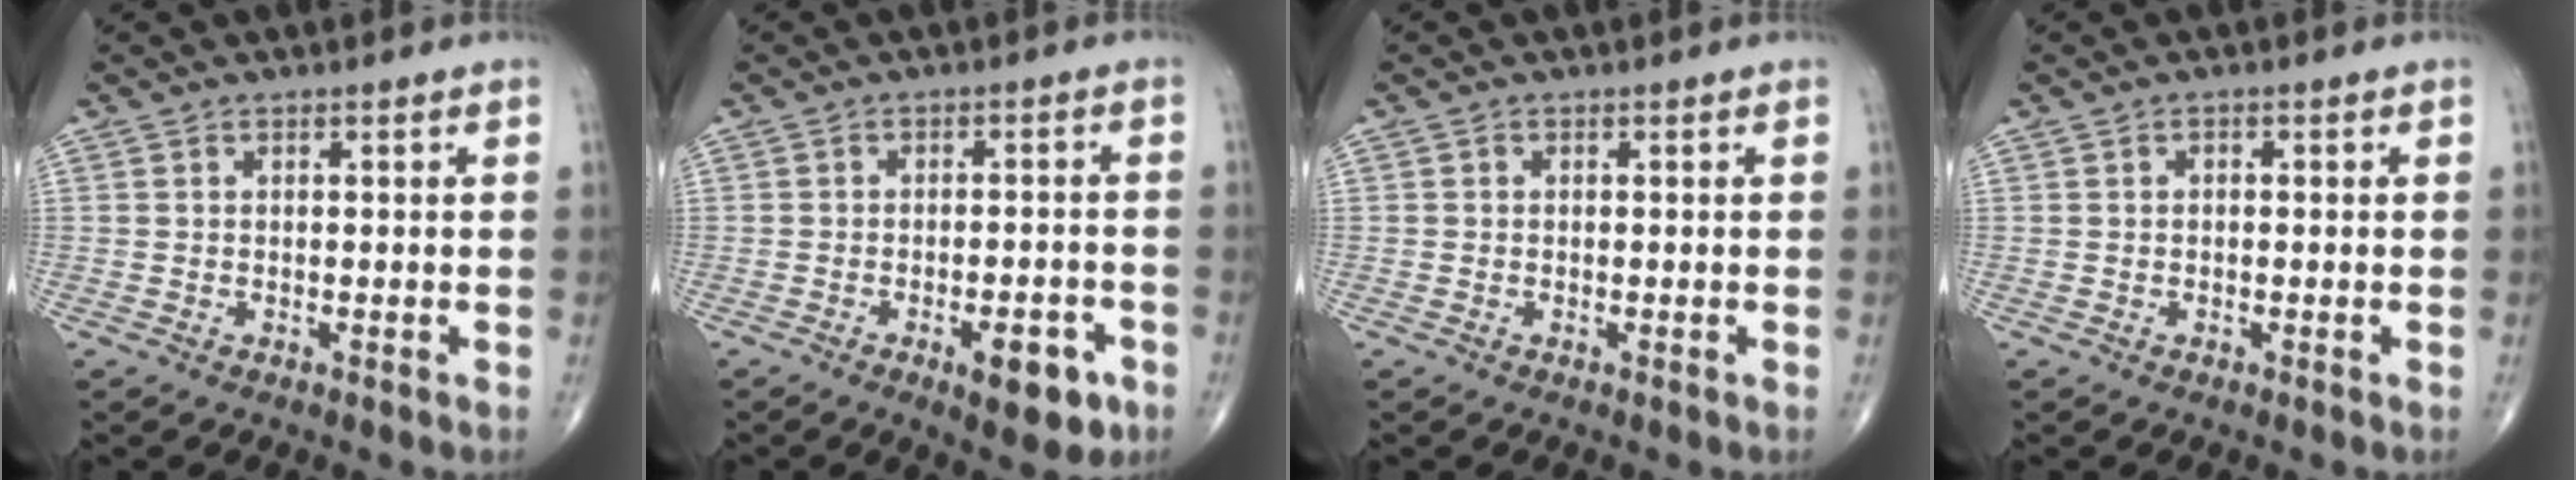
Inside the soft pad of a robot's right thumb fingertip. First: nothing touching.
{"total": 8.1, "force": [-3.8, 3.1, 6.3], "torque": [-0.070, 0.013, -0.047]}
{"total": 0.0}
{"total": 0.5, "force": [0.0, 0.4, 0.4], "torque": [0.000, 0.002, -0.002]}